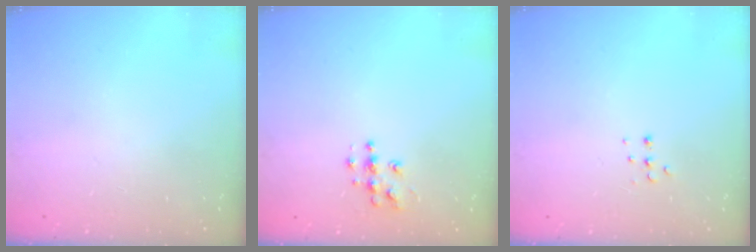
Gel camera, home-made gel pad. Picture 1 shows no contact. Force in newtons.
{"total": 6.2, "press": 6.2, "slide": 0.2}
{"total": 3.8, "press": 3.7, "slide": 0.9}